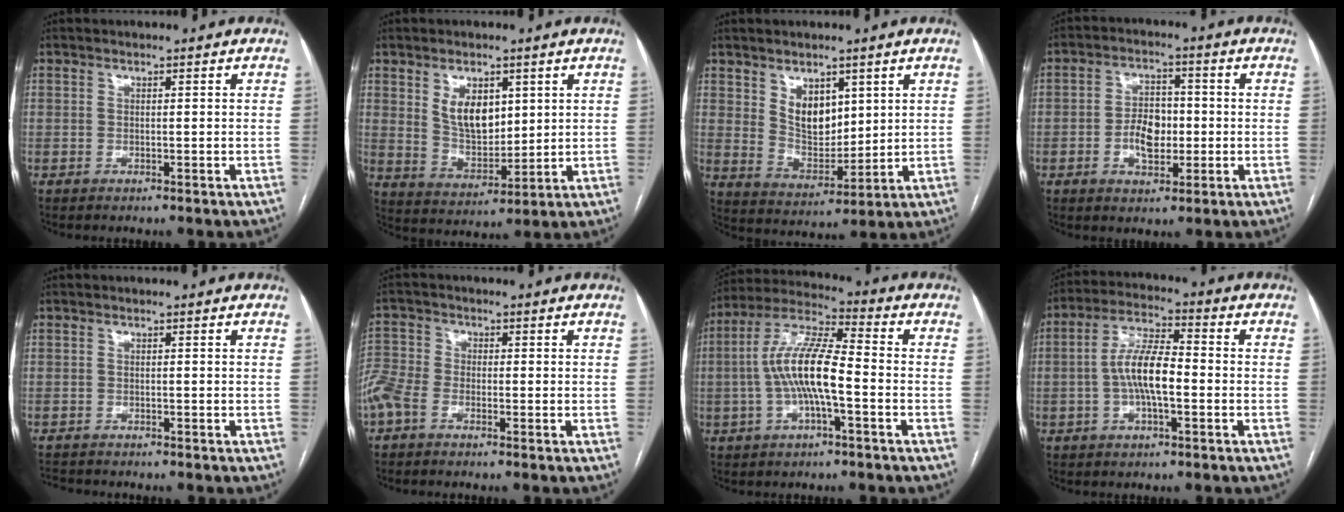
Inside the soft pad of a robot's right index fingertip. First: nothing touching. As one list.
[{"total": 7.9, "force": [3.0, 4.5, 5.7], "torque": [-0.104, 0.003, 0.067]}, {"total": 7.4, "force": [3.4, 4.3, 4.9], "torque": [-0.091, -0.003, 0.075]}, {"total": 6.3, "force": [-1.1, 3.7, 4.9], "torque": [-0.094, 0.013, -0.012]}, {"total": 2.5, "force": [-2.4, 0.5, 0.3], "torque": [-0.004, -0.011, -0.039]}, {"total": 6.3, "force": [-3.4, 3.8, 3.7], "torque": [-0.109, 0.010, -0.075]}, {"total": 11.5, "force": [-1.9, 2.3, 11.1], "torque": [-0.228, 0.020, -0.038]}, {"total": 8.6, "force": [-1.3, 2.4, 8.1], "torque": [-0.162, 0.016, -0.029]}]